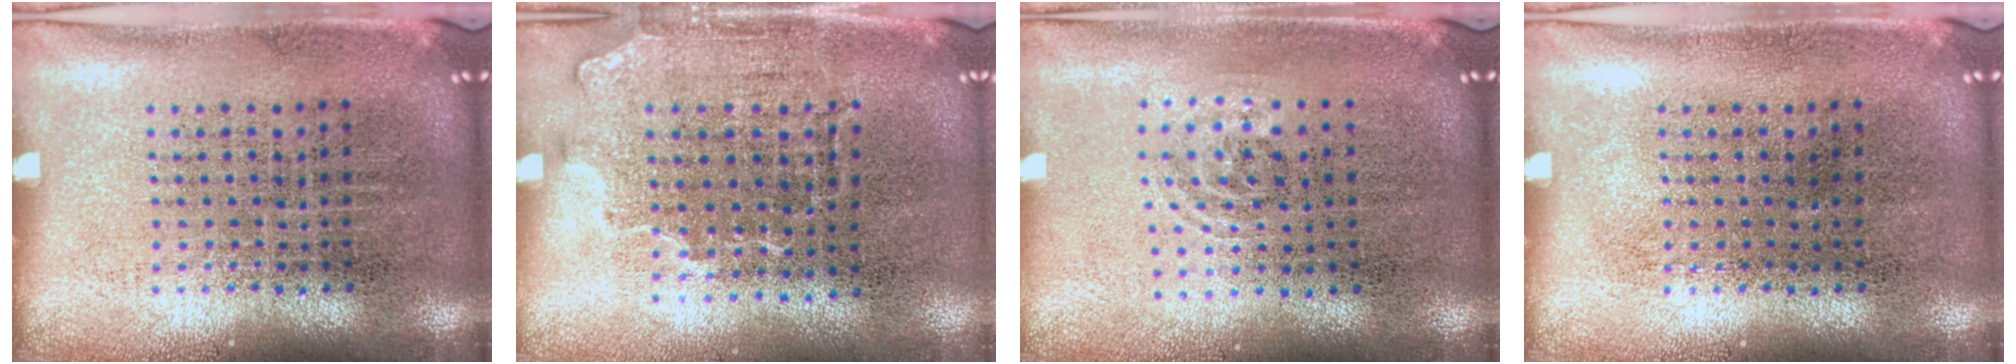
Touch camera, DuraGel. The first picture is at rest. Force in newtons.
{"total": 1.4, "press": 1.1, "slide": 0.8}
{"total": 0.8, "press": 0.6, "slide": 0.6}
{"total": 0.0}